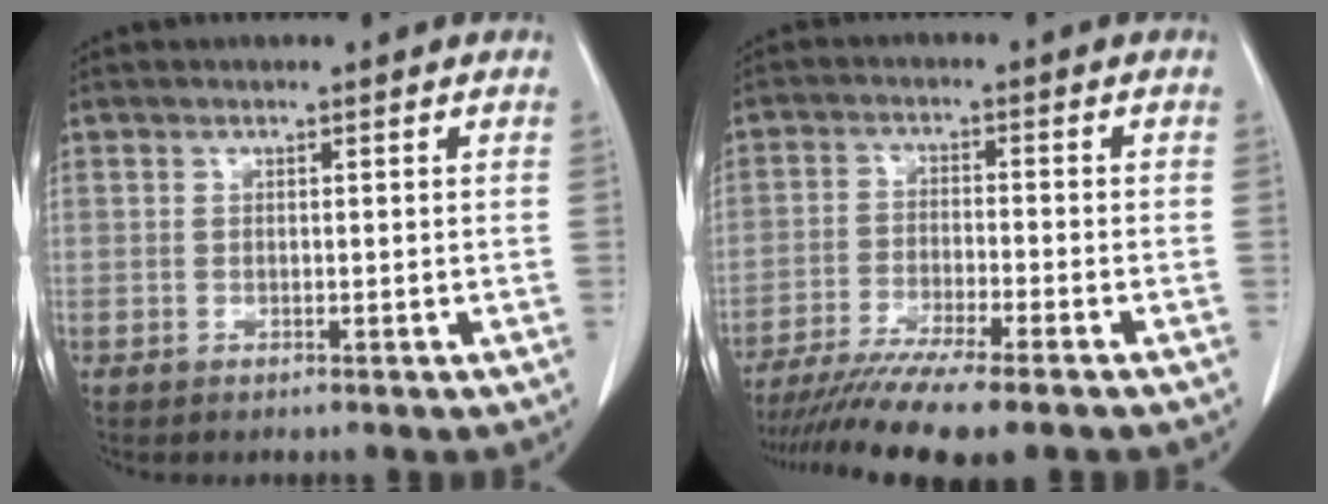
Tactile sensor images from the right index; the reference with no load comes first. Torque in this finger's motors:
{"motor_torque": [1.37, -0.77, 0.60, 0.16]}